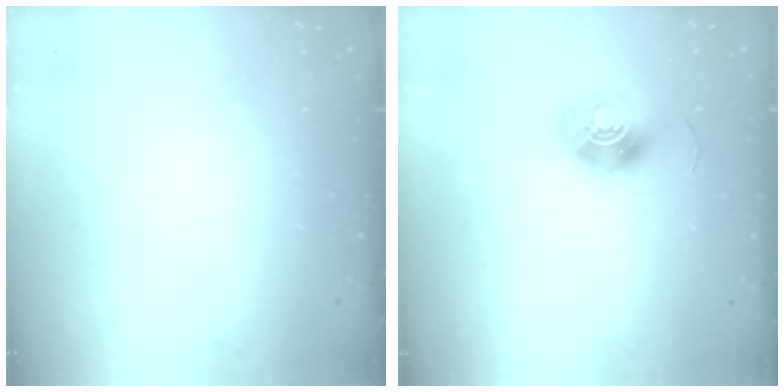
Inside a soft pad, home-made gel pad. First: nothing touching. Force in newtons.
{"total": 12.7, "press": 12.7, "slide": 0.5}